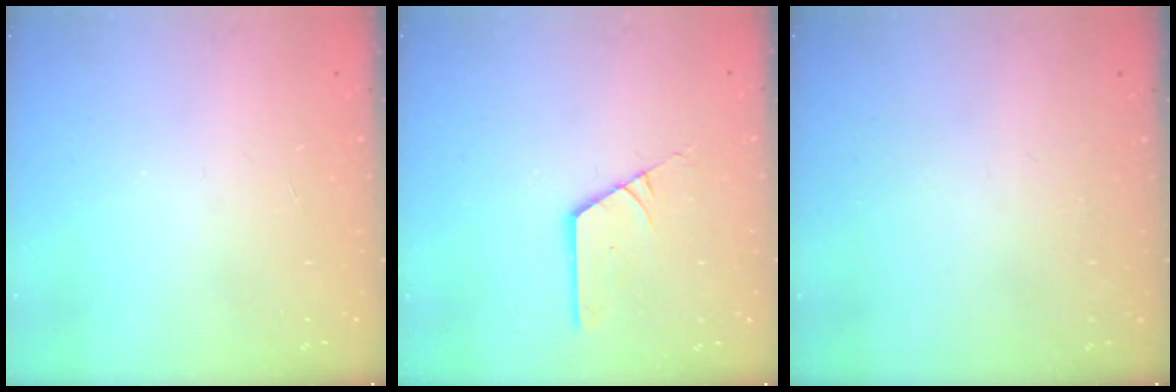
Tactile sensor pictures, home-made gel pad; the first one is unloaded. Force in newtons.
{"total": 2.9, "press": 2.9, "slide": 0.1}
{"total": 0.0}